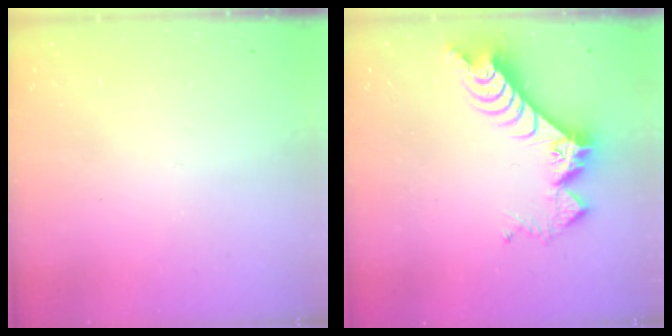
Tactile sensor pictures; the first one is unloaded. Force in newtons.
{"total": 9.8, "press": 9.7, "slide": 0.9}